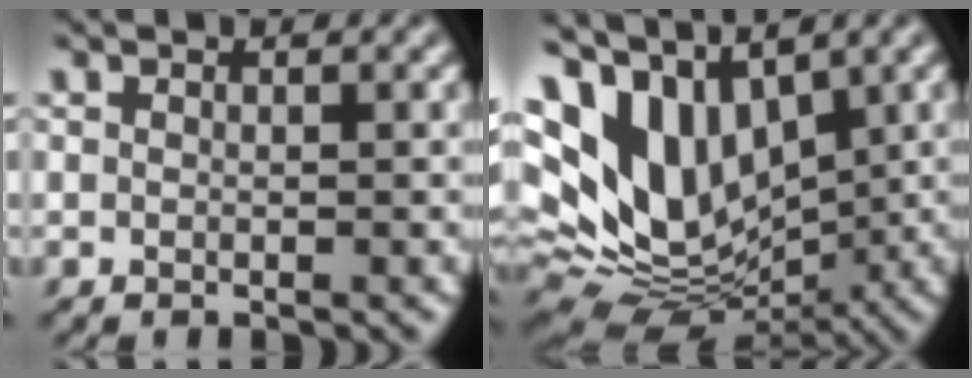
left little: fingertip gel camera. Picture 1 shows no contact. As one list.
[{"total": 13.4, "force": [3.6, 8.6, 9.6], "torque": [-0.197, 0.002, 0.075]}]